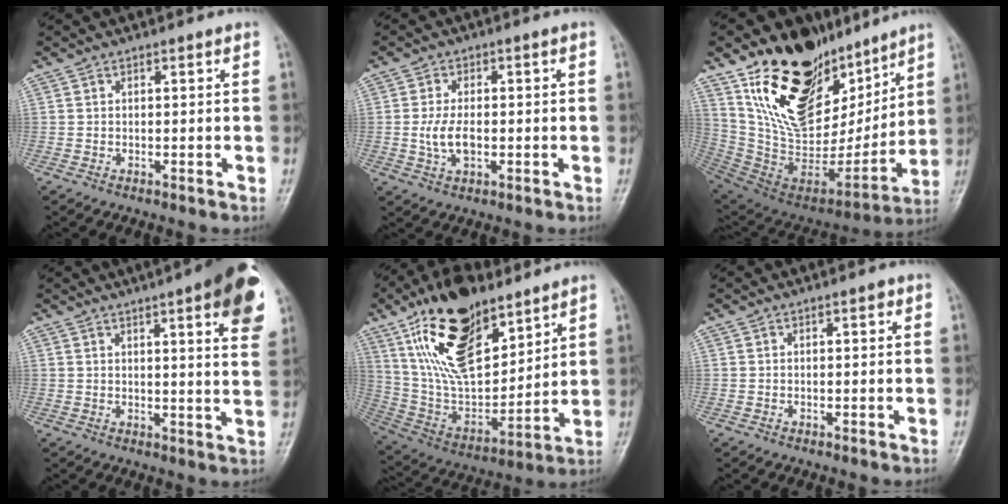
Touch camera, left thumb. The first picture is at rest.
{"total": 5.2, "force": [-0.7, 3.1, 4.2], "torque": [-0.080, 0.003, -0.013]}
{"total": 27.3, "force": [16.8, 15.0, 15.3], "torque": [-0.213, -0.069, 0.304]}
{"total": 15.7, "force": [7.8, 3.4, 13.2], "torque": [-0.145, -0.025, 0.088]}
{"total": 22.9, "force": [12.8, 10.5, 15.8], "torque": [-0.253, -0.055, 0.245]}
{"total": 0.7, "force": [0.3, 0.3, 0.6], "torque": [-0.007, 0.001, 0.002]}